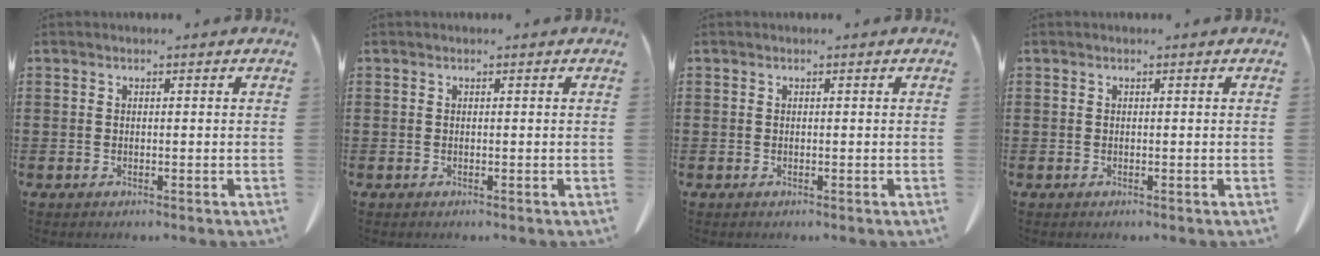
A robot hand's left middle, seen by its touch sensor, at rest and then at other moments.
{"total": 0.0}
{"total": 0.0}
{"total": 0.0}